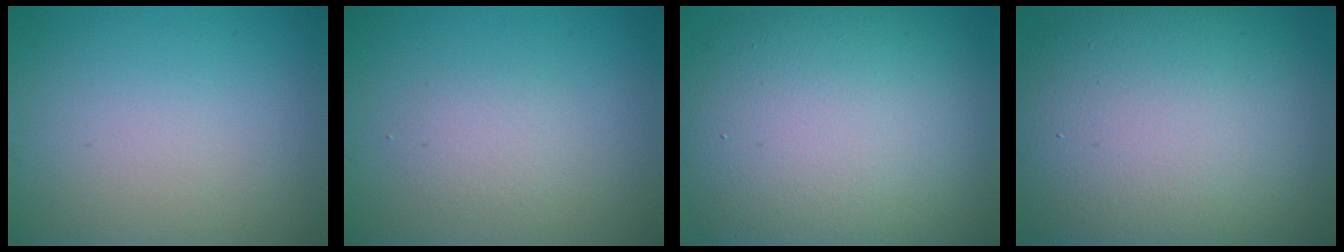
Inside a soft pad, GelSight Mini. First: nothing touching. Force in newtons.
{"total": 1.5, "press": 1.5, "slide": 0.1}
{"total": 15.0, "press": 15.0, "slide": 0.5}
{"total": 15.6, "press": 15.6, "slide": 0.9}